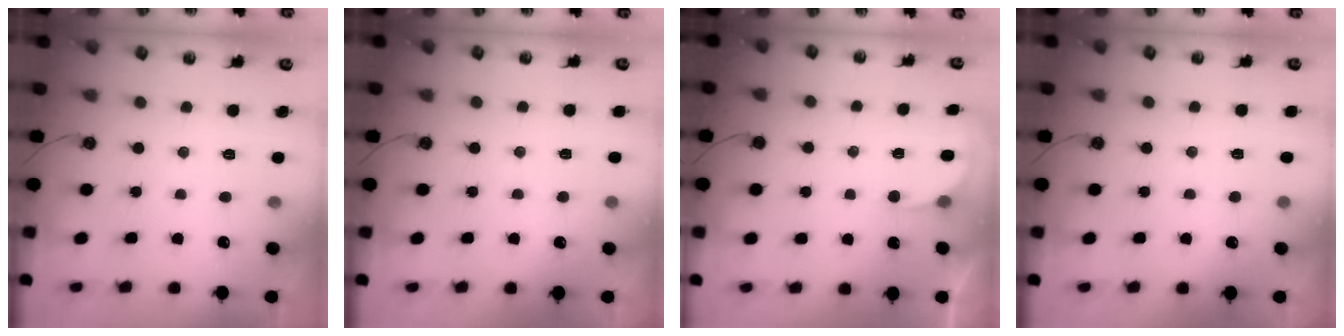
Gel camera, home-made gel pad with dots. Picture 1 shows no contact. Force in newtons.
{"total": 2.8, "press": 2.6, "slide": 1.1}
{"total": 2.4, "press": 2.4, "slide": 0.2}
{"total": 2.8, "press": 2.6, "slide": 1.1}